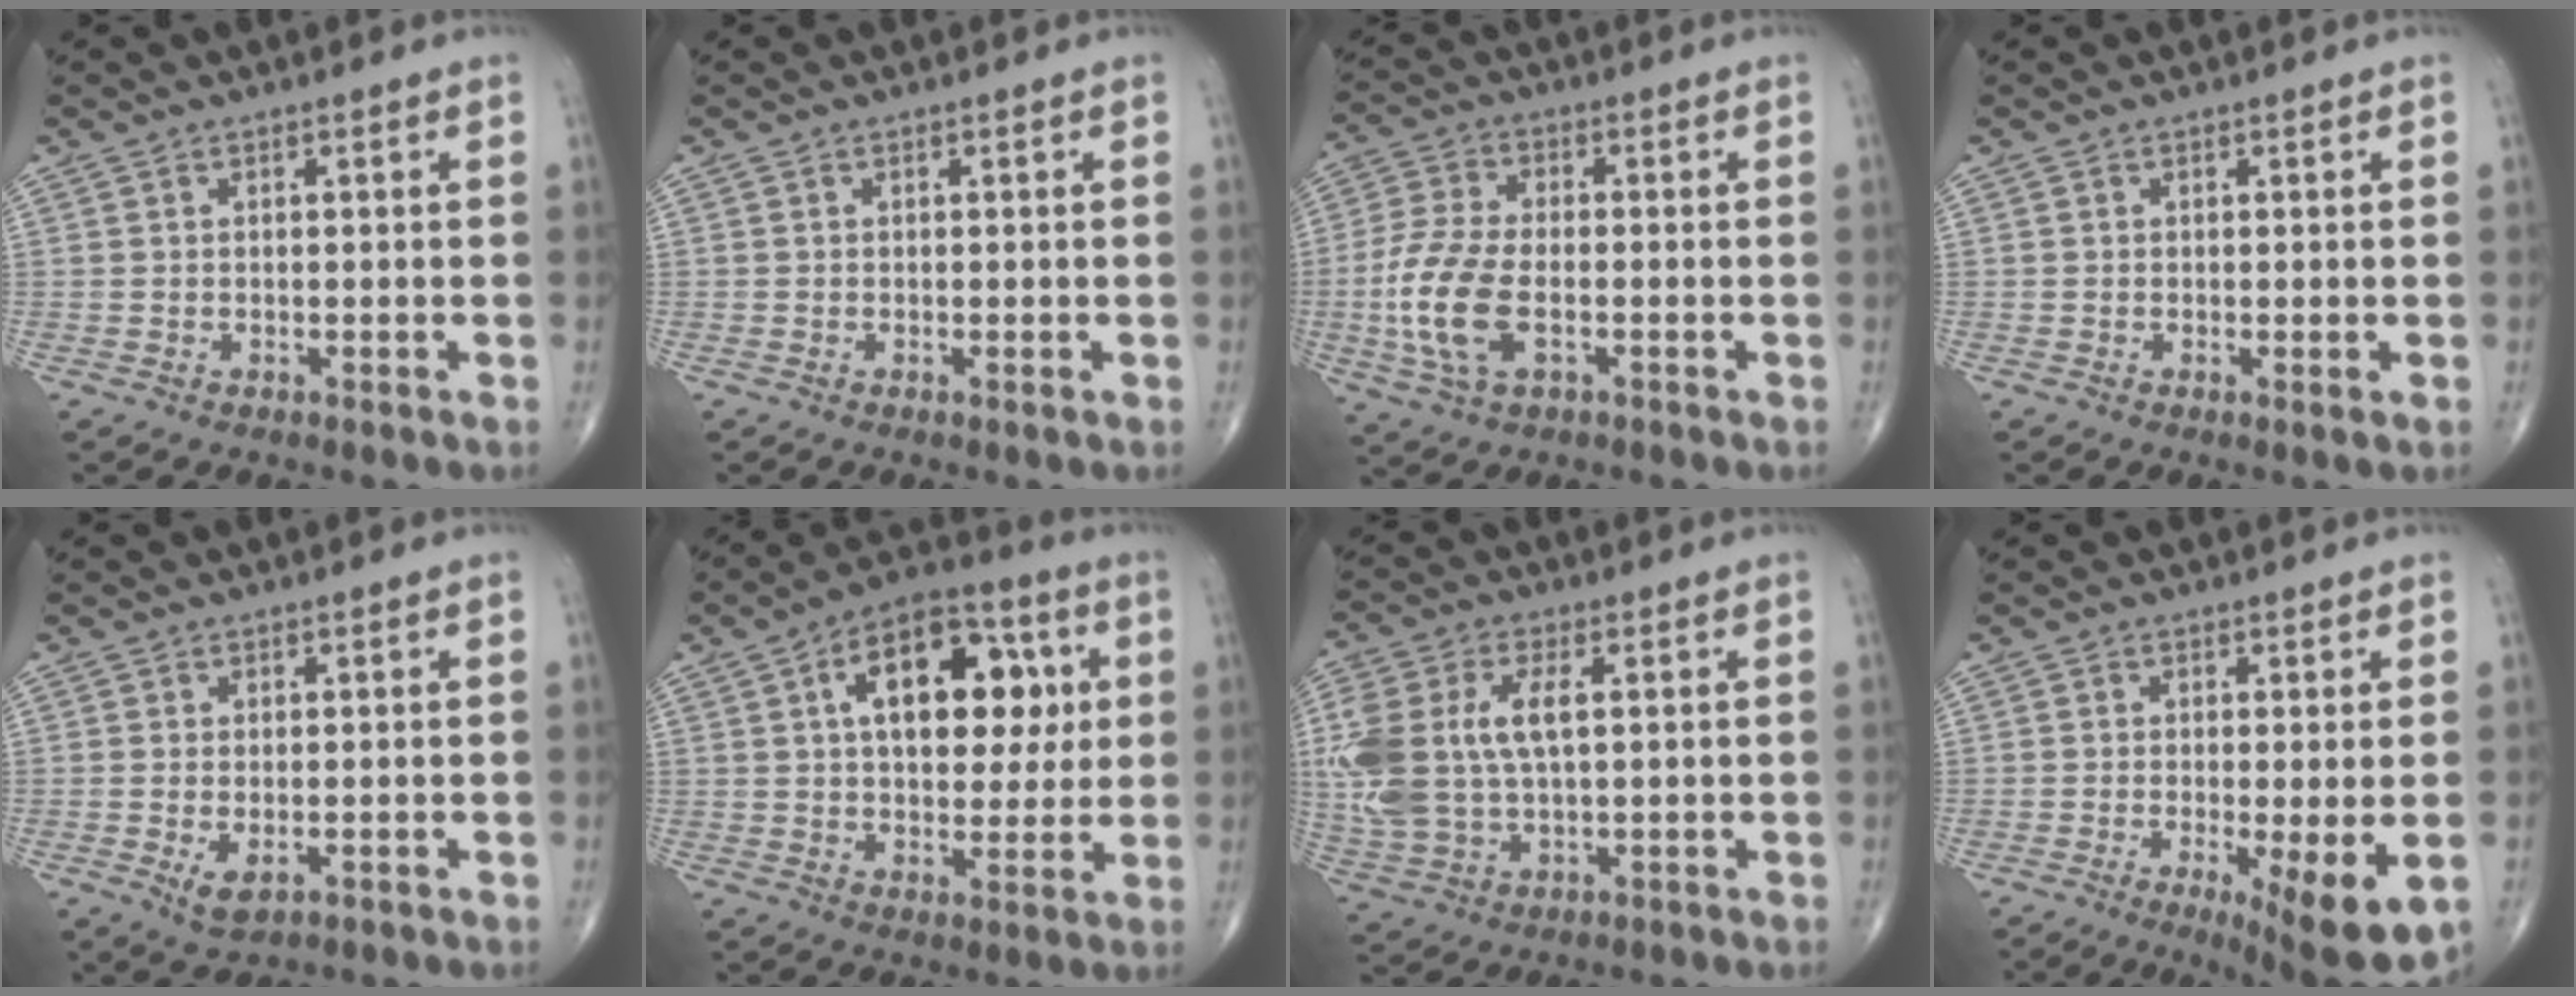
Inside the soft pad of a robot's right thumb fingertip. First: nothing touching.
{"total": 0.0}
{"total": 11.9, "force": [-2.7, 6.1, 9.9], "torque": [-0.223, 0.006, -0.054]}
{"total": 0.7, "force": [-0.1, 0.0, 0.7], "torque": [-0.016, -0.005, -0.003]}
{"total": 3.1, "force": [-0.8, 1.5, 2.6], "torque": [-0.045, -0.009, -0.007]}
{"total": 18.2, "force": [4.5, 10.4, 14.2], "torque": [-0.172, 0.011, 0.066]}
{"total": 15.4, "force": [2.1, 8.5, 12.7], "torque": [-0.300, 0.007, 0.045]}
{"total": 10.5, "force": [-3.1, 2.6, 9.7], "torque": [-0.141, -0.026, -0.042]}